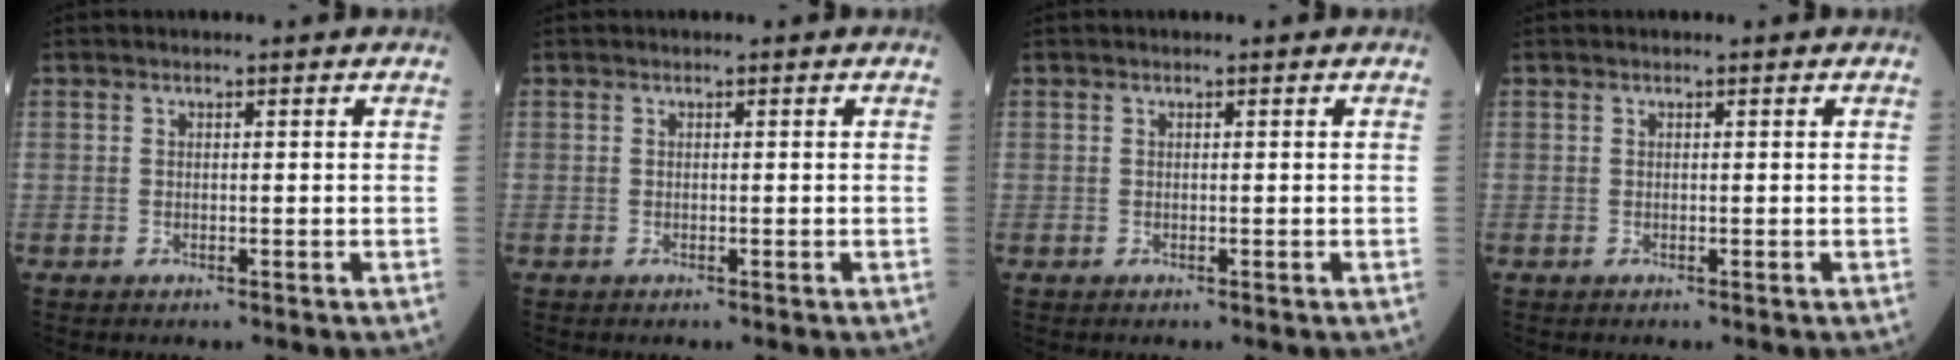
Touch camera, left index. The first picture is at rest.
{"total": 0.0}
{"total": 0.0}
{"total": 0.0}